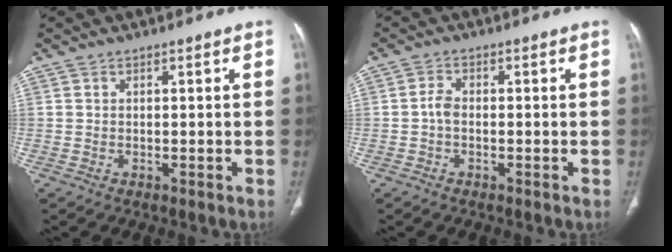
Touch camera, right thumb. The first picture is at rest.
{"total": 2.2, "force": [-0.5, 1.4, 1.7], "torque": [-0.031, 0.006, -0.016]}